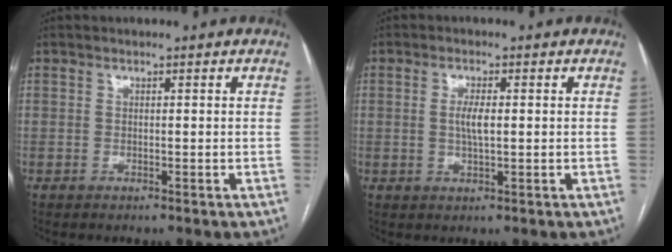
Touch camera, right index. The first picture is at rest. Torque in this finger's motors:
{"motor_torque": [0.66, 0.05, 0.39, 0.11]}